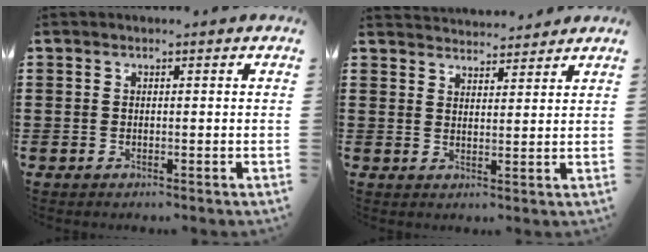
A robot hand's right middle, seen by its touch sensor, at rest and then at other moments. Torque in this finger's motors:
{"motor_torque": [0.28, -0.20, 0.00, 0.01]}